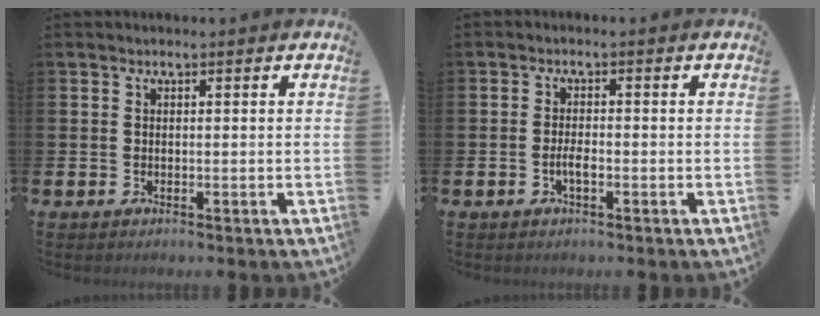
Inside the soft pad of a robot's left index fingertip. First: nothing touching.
{"total": 1.8, "force": [-0.7, 0.6, 1.6], "torque": [-0.027, 0.000, -0.014]}